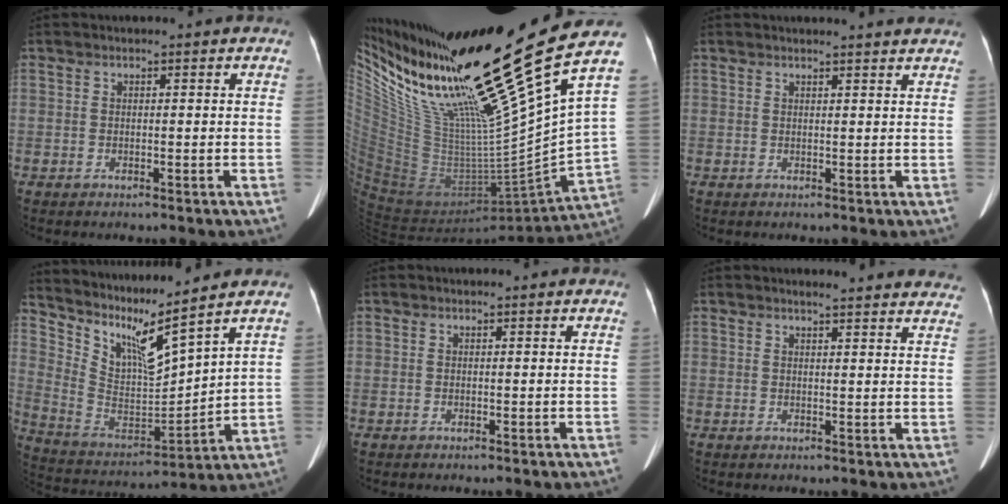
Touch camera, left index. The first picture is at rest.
{"total": 29.4, "force": [19.7, -0.4, 21.8], "torque": [-0.339, -0.035, 0.345]}
{"total": 5.9, "force": [5.7, -0.2, 1.7], "torque": [-0.020, 0.008, 0.050]}
{"total": 11.7, "force": [9.6, 0.3, 6.6], "torque": [-0.139, -0.015, 0.196]}
{"total": 0.0}
{"total": 14.0, "force": [13.4, 1.4, 3.8], "torque": [-0.027, -0.027, 0.135]}